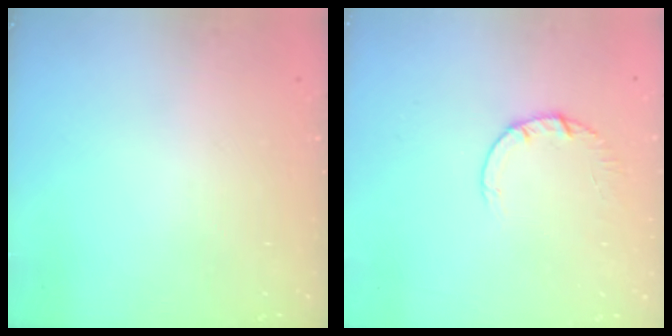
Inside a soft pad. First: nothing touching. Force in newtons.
{"total": 2.7, "press": 2.7, "slide": 0.4}